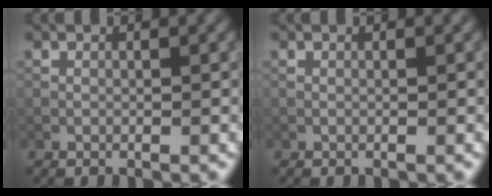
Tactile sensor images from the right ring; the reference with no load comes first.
{"total": 0.0}